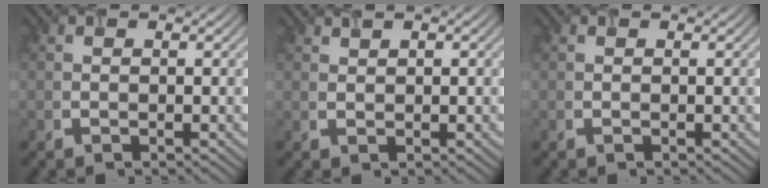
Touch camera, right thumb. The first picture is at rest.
{"total": 1.1, "force": [1.0, 0.1, 0.5], "torque": [-0.011, -0.002, 0.022]}
{"total": 0.0}